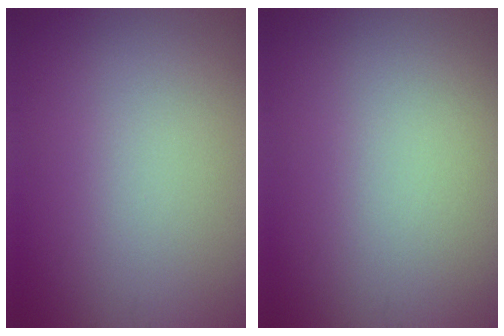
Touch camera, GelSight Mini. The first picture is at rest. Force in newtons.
{"total": 0.0}